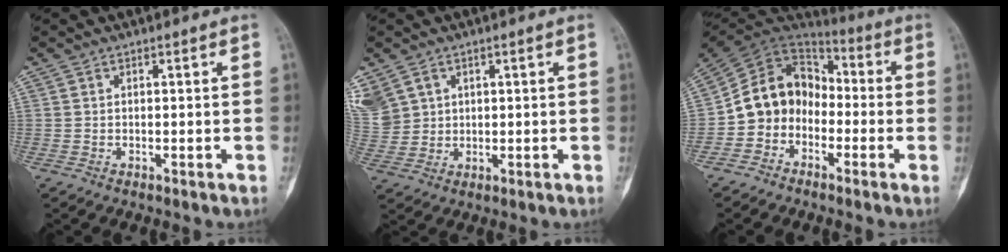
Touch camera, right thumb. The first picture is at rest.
{"total": 12.8, "force": [5.4, 10.5, 5.0], "torque": [-0.139, 0.017, 0.130]}
{"total": 12.8, "force": [-3.3, 10.7, 6.2], "torque": [-0.088, 0.071, -0.076]}